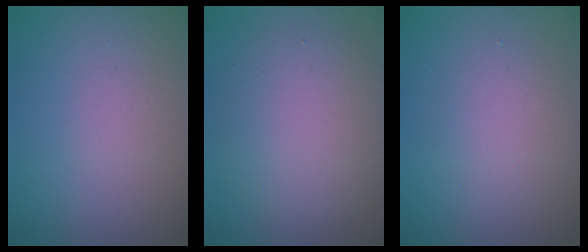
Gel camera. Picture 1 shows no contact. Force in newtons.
{"total": 5.5, "press": 5.5, "slide": 0.5}
{"total": 2.5, "press": 2.4, "slide": 0.1}